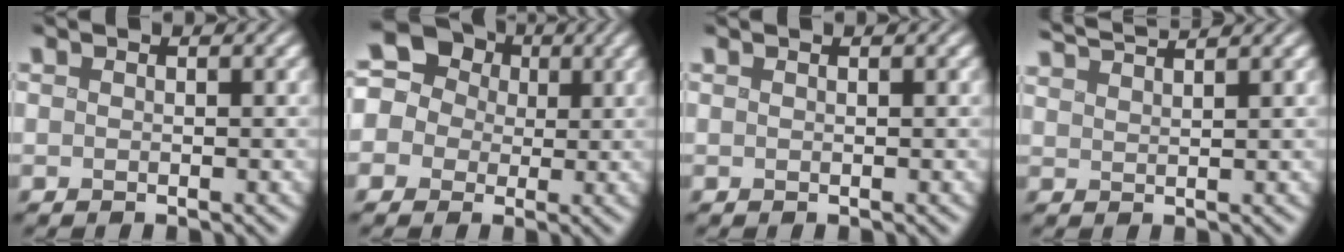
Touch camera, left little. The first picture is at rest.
{"total": 12.6, "force": [2.4, 11.4, 4.8], "torque": [-0.111, 0.048, 0.003]}
{"total": 0.6, "force": [0.4, 0.3, 0.4], "torque": [-0.001, 0.003, 0.002]}
{"total": 3.9, "force": [3.5, 0.5, 1.6], "torque": [-0.015, 0.018, 0.052]}